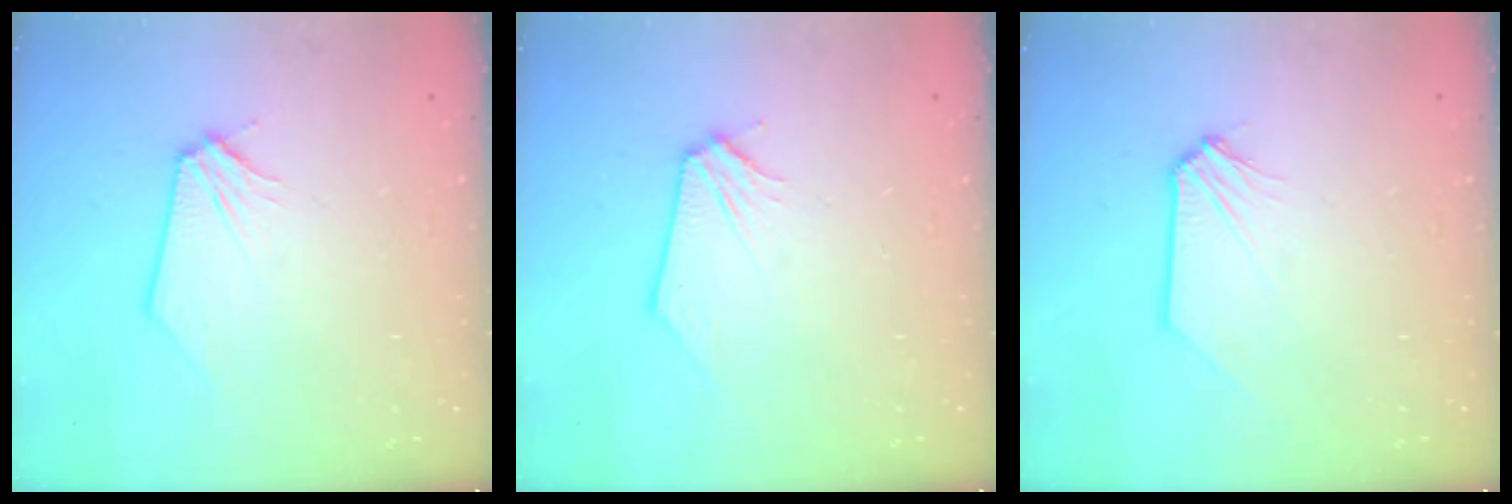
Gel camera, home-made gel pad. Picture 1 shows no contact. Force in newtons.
{"total": 0.0}
{"total": 1.0, "press": 1.0, "slide": 0.2}